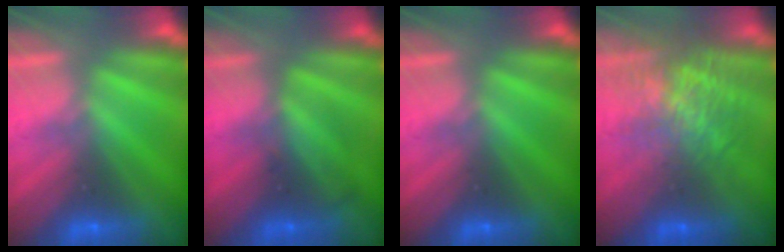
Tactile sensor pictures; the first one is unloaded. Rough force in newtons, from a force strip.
{"total": 2.4}
{"total": 0.0}
{"total": 7.7}